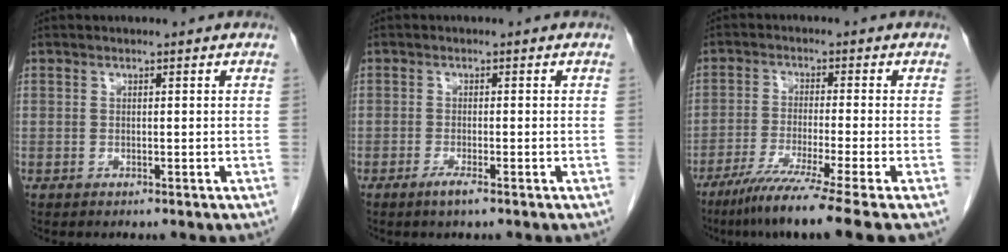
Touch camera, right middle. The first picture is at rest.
{"total": 1.9, "force": [-1.3, -0.1, 1.5], "torque": [-0.035, -0.006, -0.025]}
{"total": 11.1, "force": [-8.0, -2.3, 7.4], "torque": [-0.118, -0.042, -0.129]}